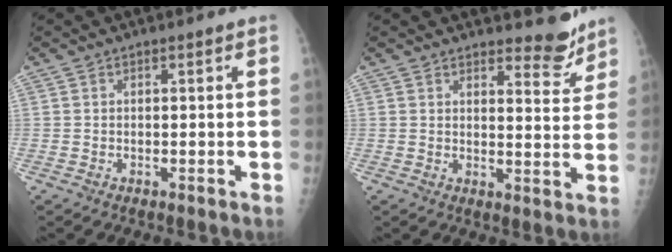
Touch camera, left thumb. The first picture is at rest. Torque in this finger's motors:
{"motor_torque": [-0.28, 0.23, -0.21, -0.12, 0.05]}